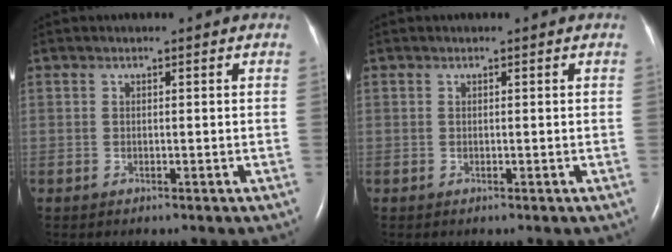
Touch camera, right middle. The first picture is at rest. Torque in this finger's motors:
{"motor_torque": [0.00, 0.00, -0.03, 0.00]}